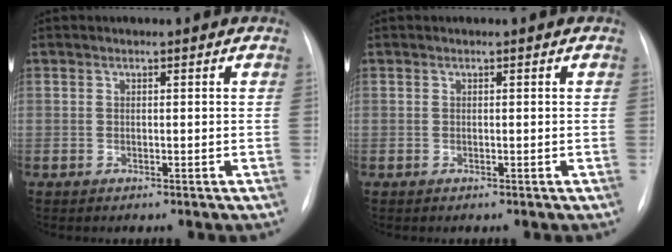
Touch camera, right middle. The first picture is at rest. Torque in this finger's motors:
{"motor_torque": [0.00, 0.00, 0.03, 0.00]}